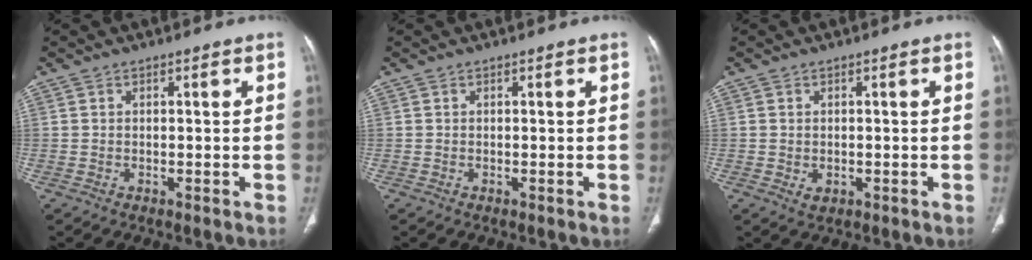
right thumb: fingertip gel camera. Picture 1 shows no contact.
{"total": 0.0}
{"total": 1.7, "force": [-0.3, 1.3, 1.0], "torque": [-0.012, -0.002, 0.003]}